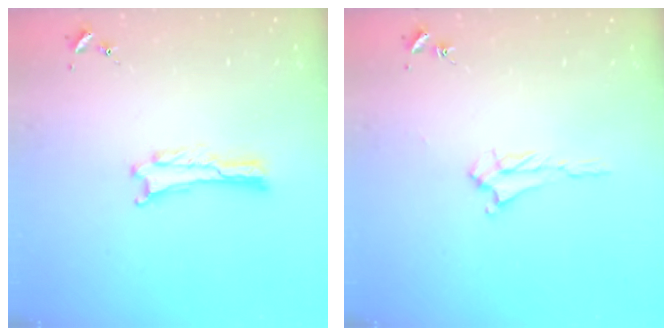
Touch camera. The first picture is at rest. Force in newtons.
{"total": 2.4, "press": 2.4, "slide": 0.5}